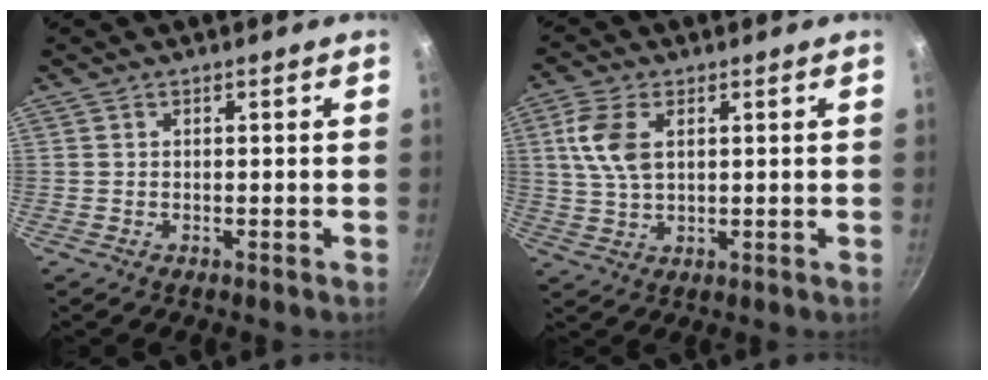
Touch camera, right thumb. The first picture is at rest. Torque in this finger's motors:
{"motor_torque": [-0.75, 1.13, 1.09, 0.27, 0.14]}